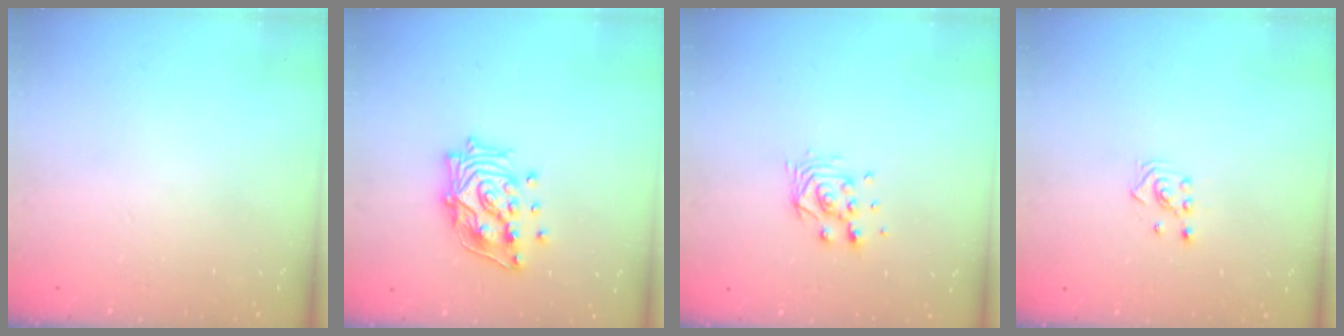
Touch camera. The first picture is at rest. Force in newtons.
{"total": 15.6, "press": 15.5, "slide": 2.0}
{"total": 7.5, "press": 7.5, "slide": 0.4}
{"total": 2.2, "press": 2.2, "slide": 0.2}